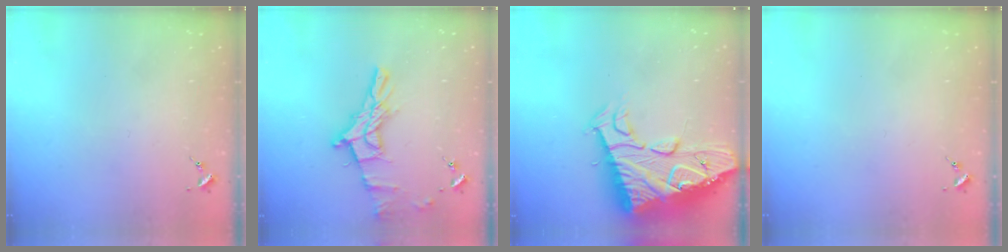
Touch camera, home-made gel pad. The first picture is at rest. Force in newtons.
{"total": 12.9, "press": 12.8, "slide": 1.3}
{"total": 21.9, "press": 21.8, "slide": 2.3}
{"total": 0.0}